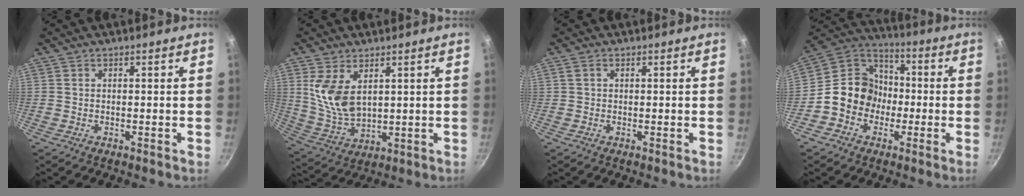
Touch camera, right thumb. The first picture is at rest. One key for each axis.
{"total": 10.2, "fx": 3.3, "fy": 5.9, "fz": 7.6, "tx": -0.145, "ty": -0.030, "tz": 0.078}
{"total": 1.1, "fx": 0.2, "fy": 0.9, "fz": 0.7, "tx": -0.013, "ty": 0.005, "tz": 0.004}
{"total": 12.5, "fx": -2.7, "fy": 11.0, "fz": 5.4, "tx": -0.042, "ty": 0.046, "tz": -0.069}